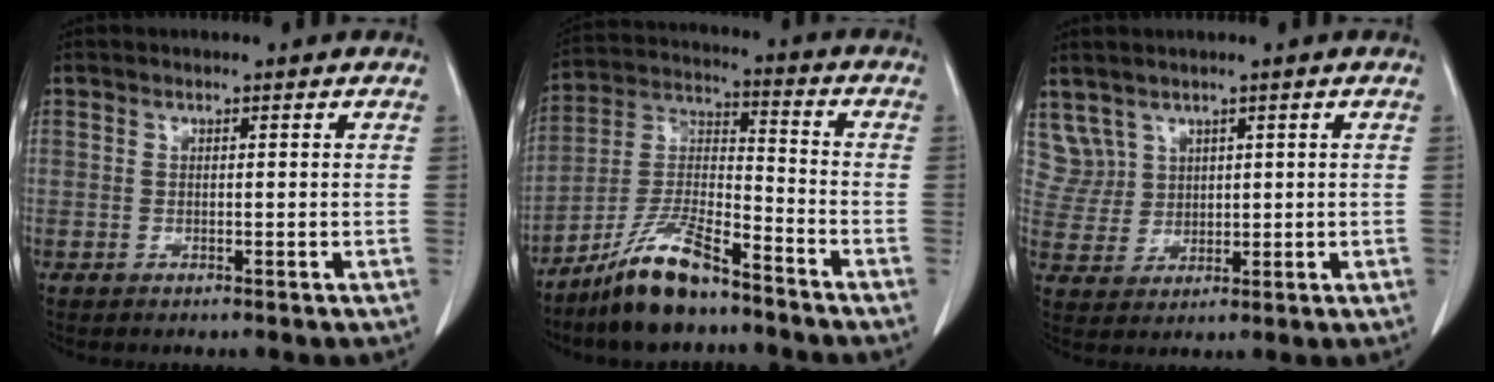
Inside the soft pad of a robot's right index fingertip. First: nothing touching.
{"total": 11.9, "force": [-9.1, 2.5, 7.2], "torque": [-0.153, -0.002, -0.172]}
{"total": 0.6, "force": [0.3, 0.5, 0.1], "torque": [0.007, -0.001, 0.004]}